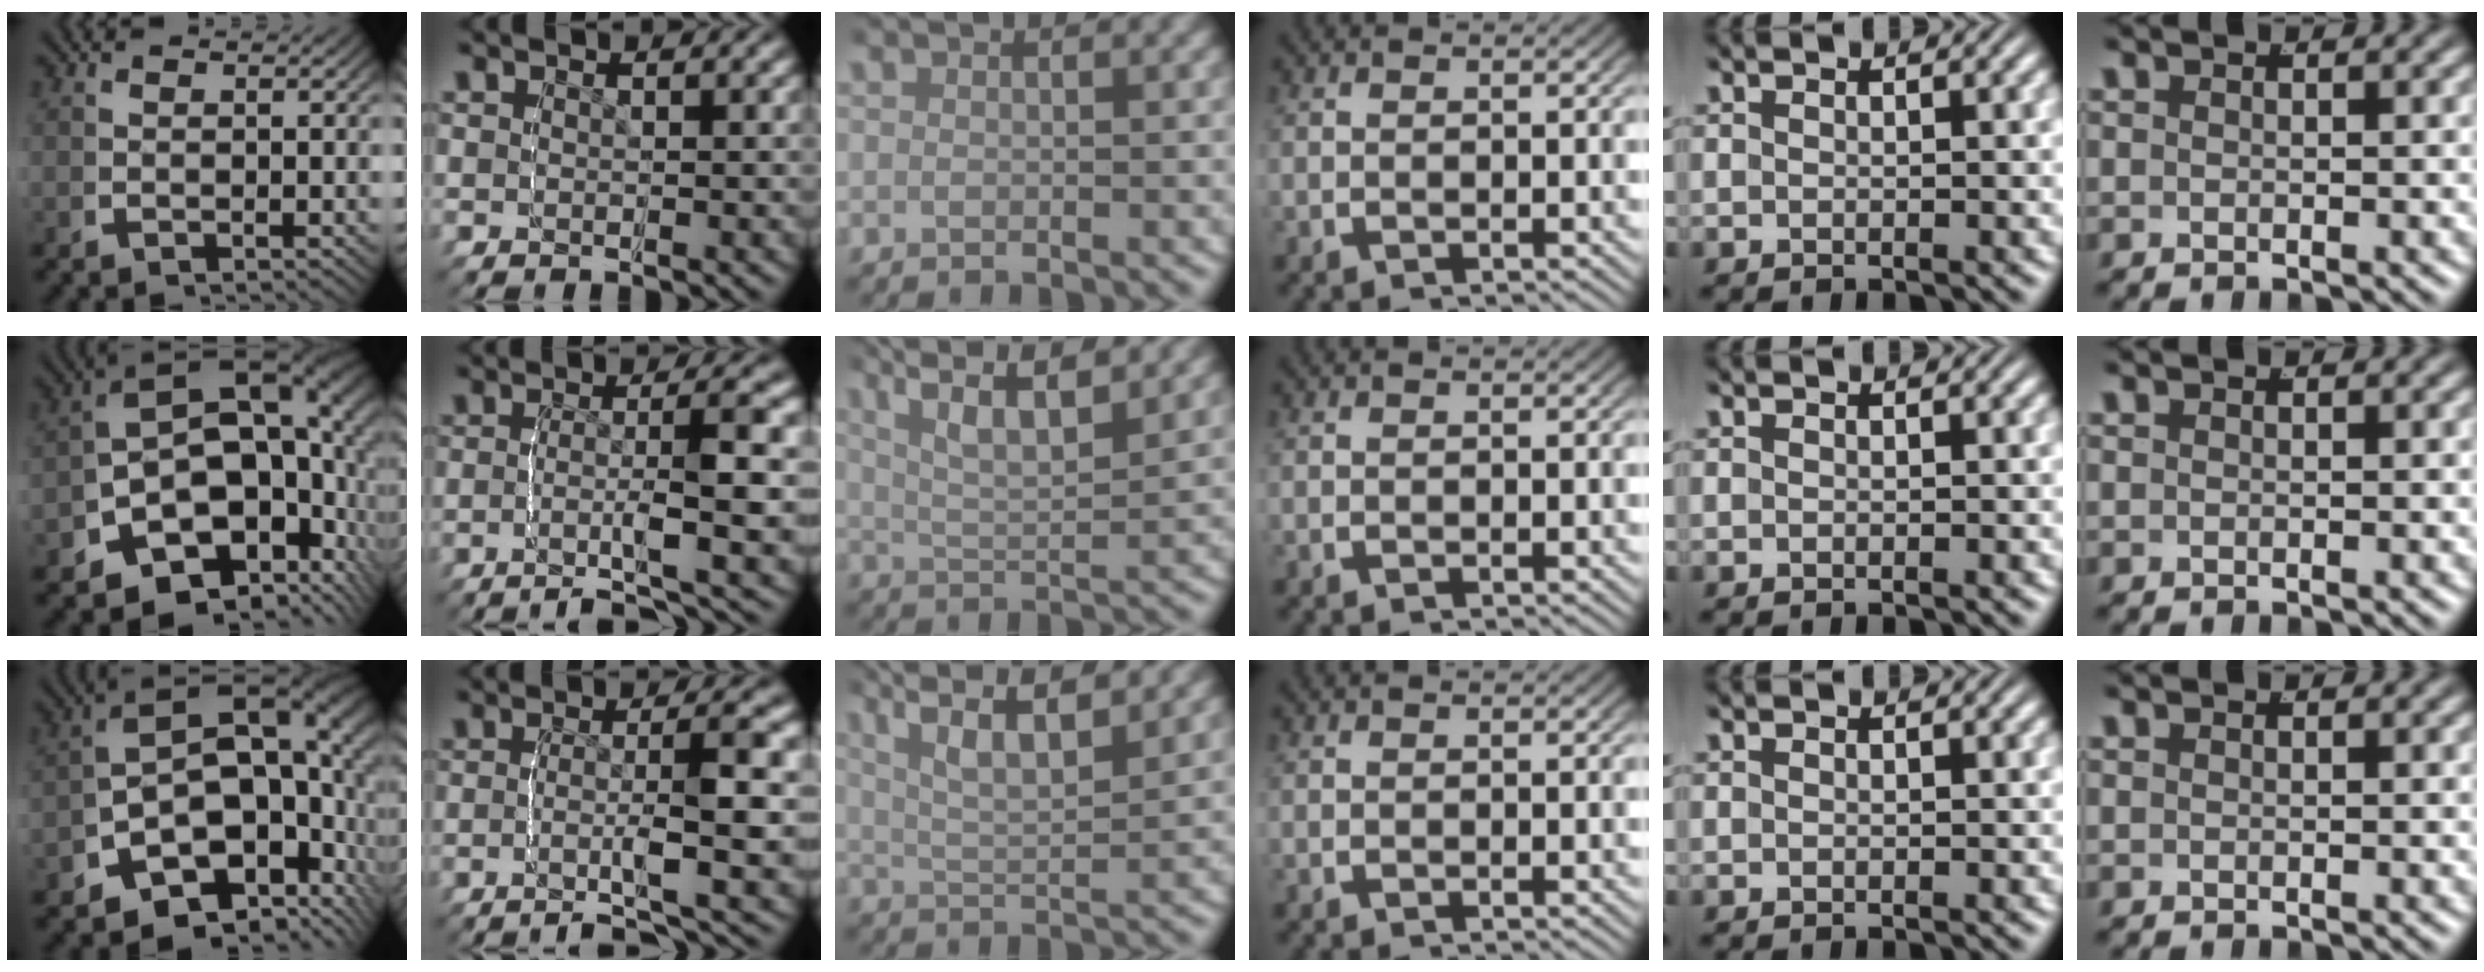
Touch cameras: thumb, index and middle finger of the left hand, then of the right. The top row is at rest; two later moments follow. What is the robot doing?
{"motion": "grasp_and_lifting", "object": "sponge"}